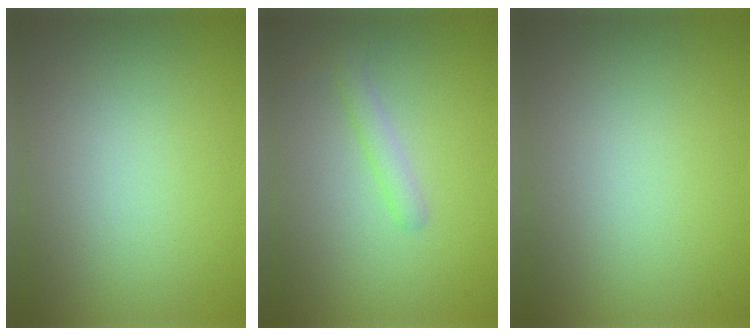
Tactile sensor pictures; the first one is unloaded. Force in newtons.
{"total": 1.6, "press": 1.6, "slide": 0.0}
{"total": 0.0}